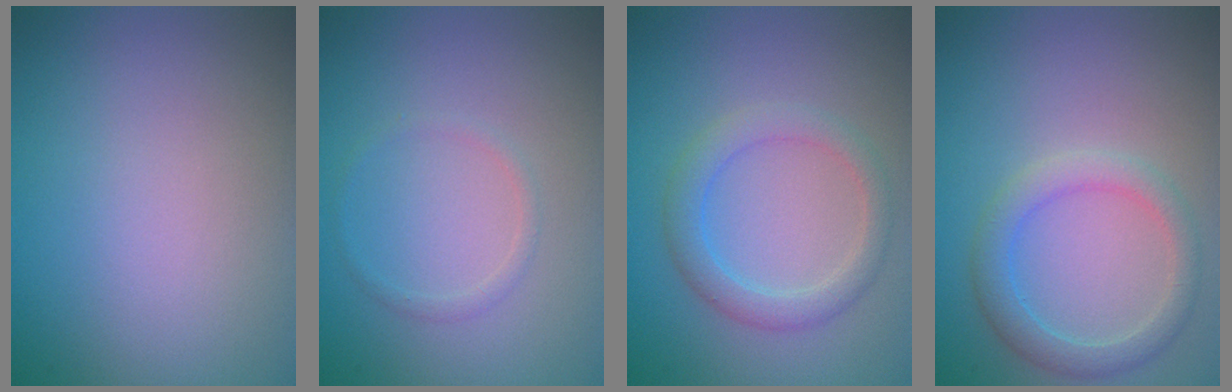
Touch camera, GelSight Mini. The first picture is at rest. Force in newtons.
{"total": 0.9, "press": 0.9, "slide": 0.1}
{"total": 2.9, "press": 2.8, "slide": 0.1}
{"total": 2.8, "press": 2.8, "slide": 0.1}